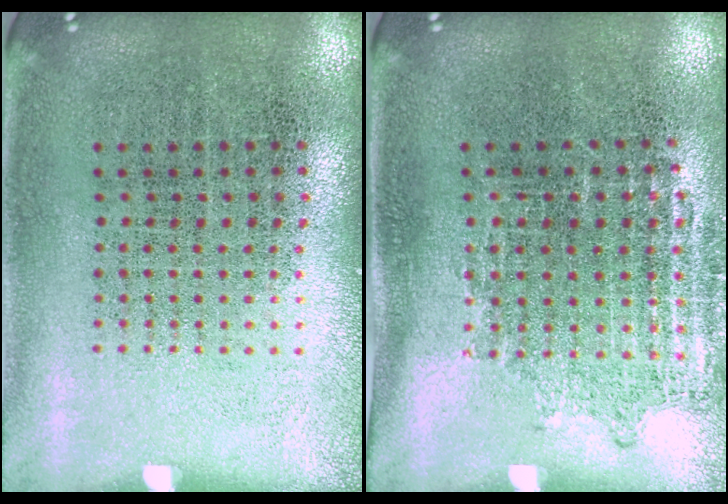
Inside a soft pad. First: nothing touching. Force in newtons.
{"total": 1.0, "press": 0.9, "slide": 0.4}